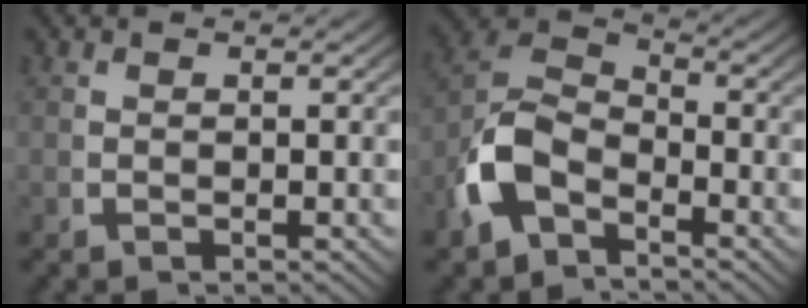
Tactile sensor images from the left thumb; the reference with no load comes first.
{"total": 7.8, "force": [-2.1, 5.8, 4.7], "torque": [-0.110, -0.013, -0.039]}